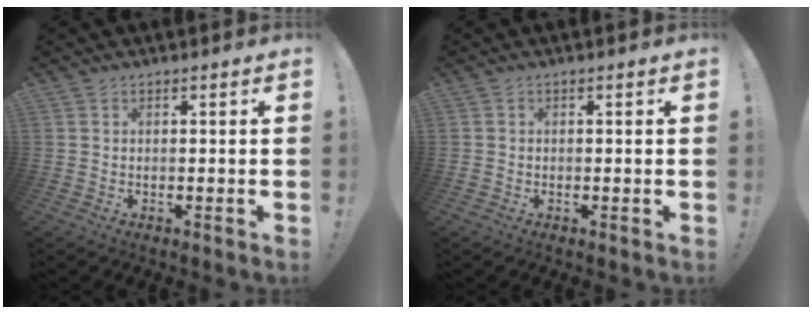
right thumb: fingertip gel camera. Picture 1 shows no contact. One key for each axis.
{"total": 0.6, "fx": -0.3, "fy": 0.4, "fz": 0.1, "tx": -0.001, "ty": 0.003, "tz": -0.005}